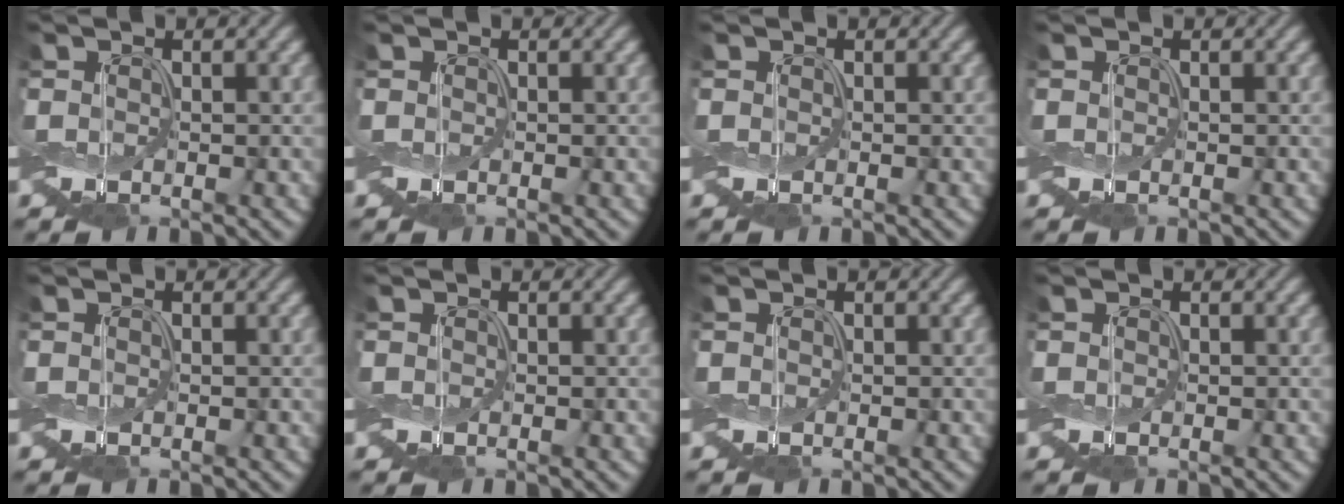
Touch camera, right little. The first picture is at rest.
{"total": 0.0}
{"total": 0.0}
{"total": 0.0}
{"total": 0.0}
{"total": 0.0}
{"total": 0.0}
{"total": 0.0}